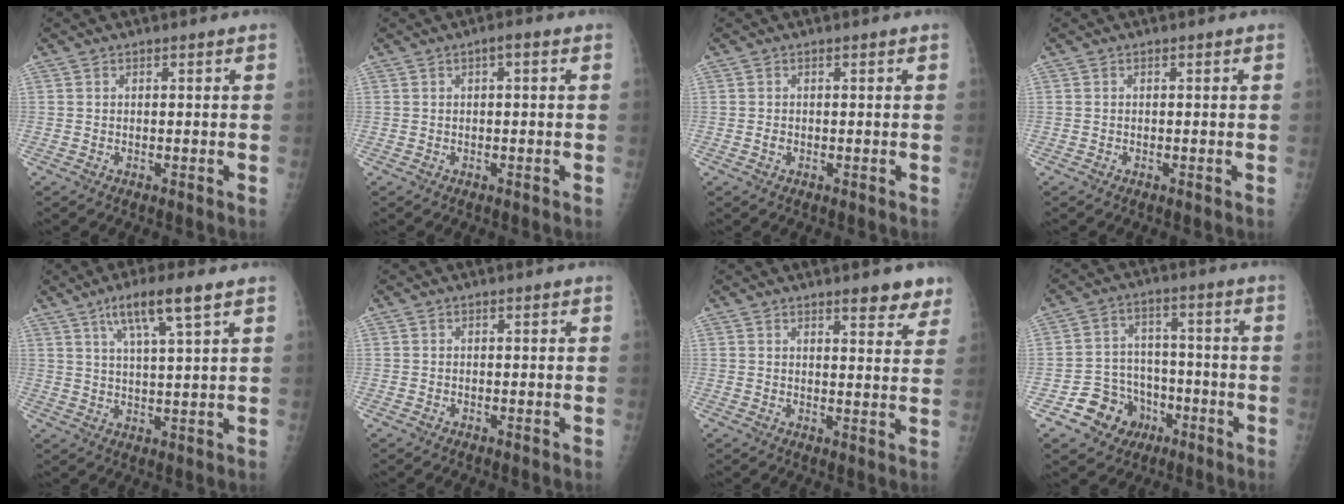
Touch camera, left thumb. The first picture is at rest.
{"total": 1.3, "force": [0.3, 0.4, 1.2], "torque": [-0.018, 0.005, 0.001]}
{"total": 0.7, "force": [-0.2, 0.6, 0.4], "torque": [-0.005, 0.001, -0.003]}
{"total": 0.0}
{"total": 8.7, "force": [4.9, 0.8, 7.1], "torque": [-0.135, -0.014, 0.090]}
{"total": 0.0}
{"total": 6.2, "force": [4.7, 1.9, 3.6], "torque": [-0.020, -0.025, 0.054]}
{"total": 10.0, "force": [-4.9, 8.4, 2.5], "torque": [-0.004, 0.047, -0.072]}